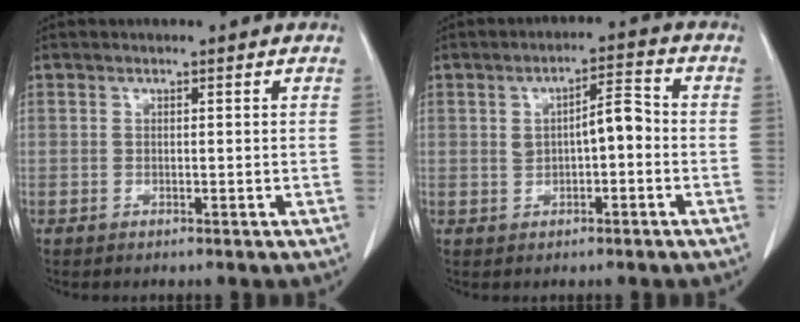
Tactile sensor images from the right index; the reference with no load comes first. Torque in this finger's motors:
{"motor_torque": [0.15, -0.02, 0.09, 0.03]}